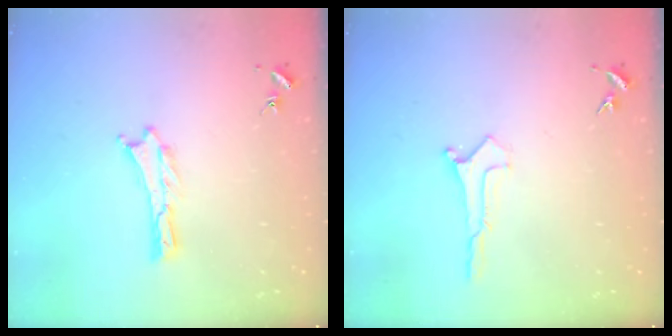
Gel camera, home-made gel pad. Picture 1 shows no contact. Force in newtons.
{"total": 0.0}